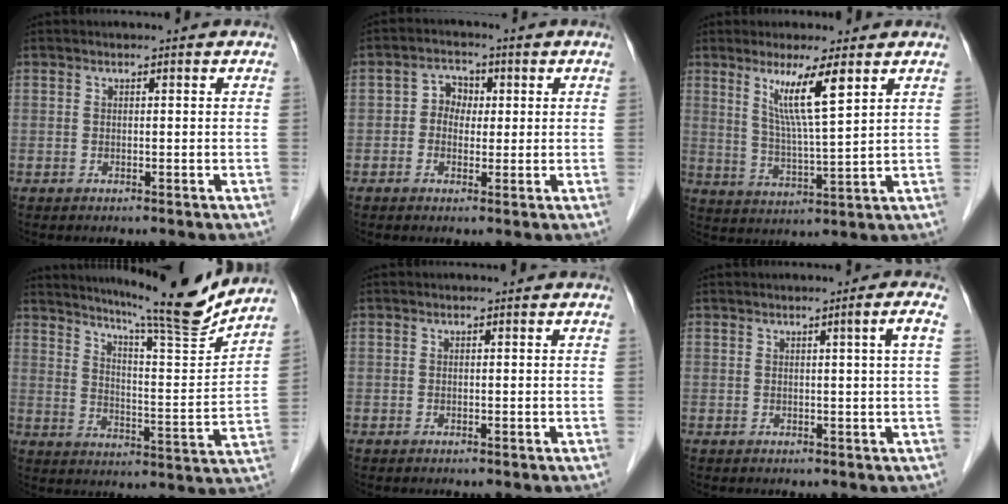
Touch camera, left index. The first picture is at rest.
{"total": 3.5, "force": [0.3, 3.0, 1.9], "torque": [-0.028, 0.014, 0.000]}
{"total": 7.7, "force": [4.0, -0.6, 6.6], "torque": [-0.124, -0.012, 0.076]}
{"total": 16.7, "force": [15.1, -0.7, 7.1], "torque": [-0.116, -0.034, 0.217]}
{"total": 0.0}
{"total": 2.3, "force": [0.6, -1.0, 2.0], "torque": [-0.032, -0.006, 0.015]}